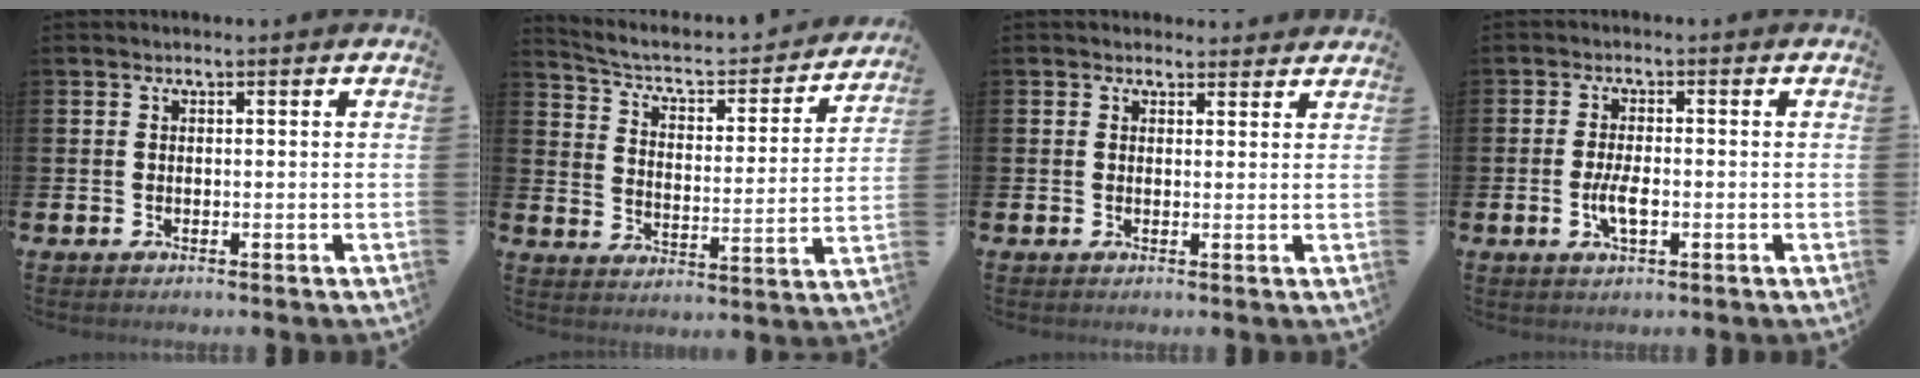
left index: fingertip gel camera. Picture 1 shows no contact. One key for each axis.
{"total": 5.4, "fx": 4.6, "fy": 1.9, "fz": 2.1, "tx": -0.068, "ty": -0.035, "tz": 0.068}
{"total": 1.7, "fx": 1.5, "fy": 0.7, "fz": -0.1, "tx": 0.009, "ty": -0.001, "tz": 0.026}
{"total": 3.5, "fx": -0.8, "fy": 1.3, "fz": 3.1, "tx": -0.057, "ty": -0.004, "tz": -0.016}